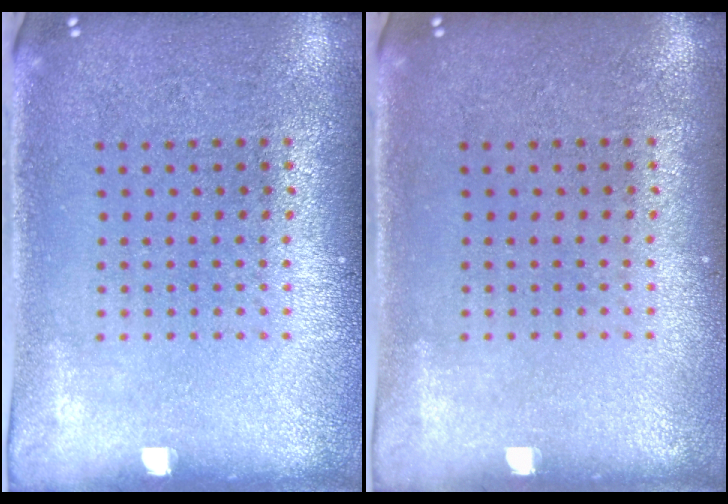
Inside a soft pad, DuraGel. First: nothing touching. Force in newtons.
{"total": 0.0}